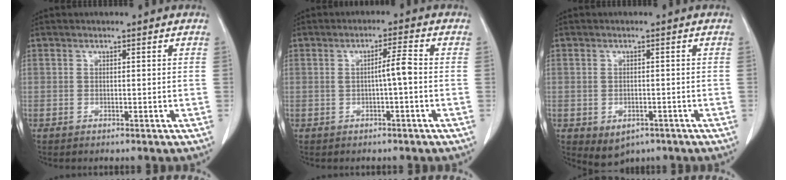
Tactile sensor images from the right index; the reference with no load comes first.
{"total": 3.3, "force": [-0.3, 0.0, 3.3], "torque": [-0.054, 0.004, -0.005]}
{"total": 3.7, "force": [-1.8, 2.7, 1.8], "torque": [-0.027, -0.003, -0.013]}